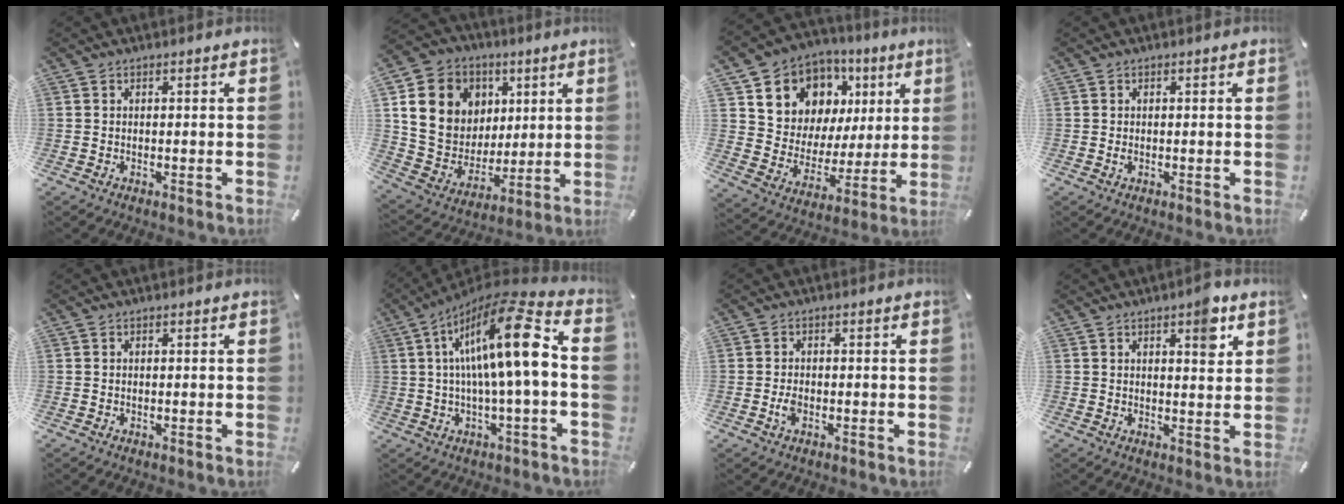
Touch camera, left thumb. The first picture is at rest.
{"total": 15.9, "force": [5.1, 14.1, 5.4], "torque": [-0.097, -0.017, 0.108]}
{"total": 10.9, "force": [5.7, 9.1, 1.3], "torque": [-0.034, -0.062, 0.114]}
{"total": 0.7, "force": [0.0, 0.3, 0.6], "torque": [-0.012, 0.001, -0.001]}
{"total": 0.0}
{"total": 19.4, "force": [3.3, 3.7, 18.8], "torque": [-0.330, -0.022, 0.035]}
{"total": 2.3, "force": [-0.7, 1.3, 1.7], "torque": [-0.044, -0.003, -0.017]}
{"total": 6.3, "force": [3.5, 2.2, 4.6], "torque": [-0.044, -0.024, 0.050]}